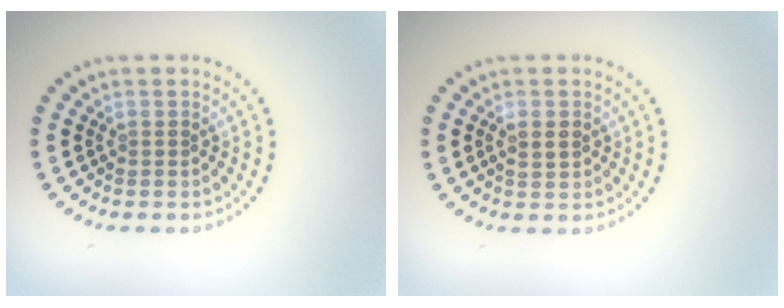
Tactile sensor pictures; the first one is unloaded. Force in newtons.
{"total": 1.1, "press": 1.1, "slide": 0.1}